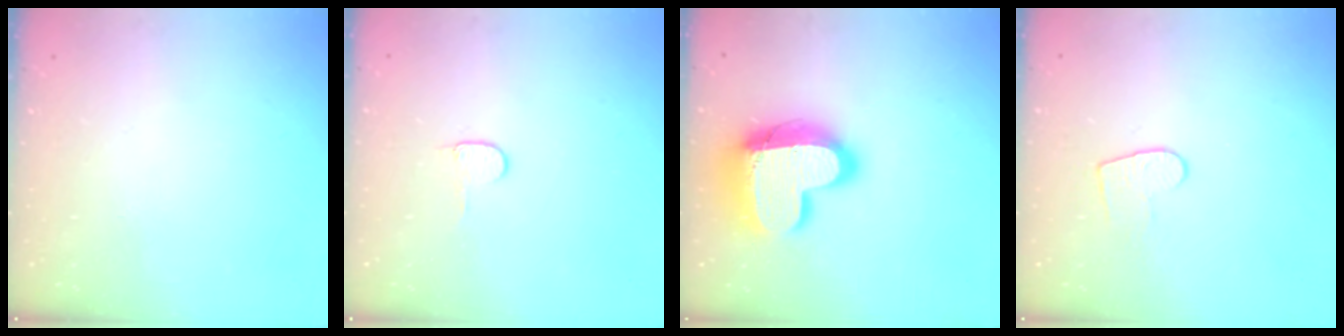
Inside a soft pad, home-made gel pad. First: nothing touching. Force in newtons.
{"total": 4.0, "press": 4.0, "slide": 0.4}
{"total": 18.9, "press": 18.8, "slide": 1.5}
{"total": 6.7, "press": 6.7, "slide": 0.4}